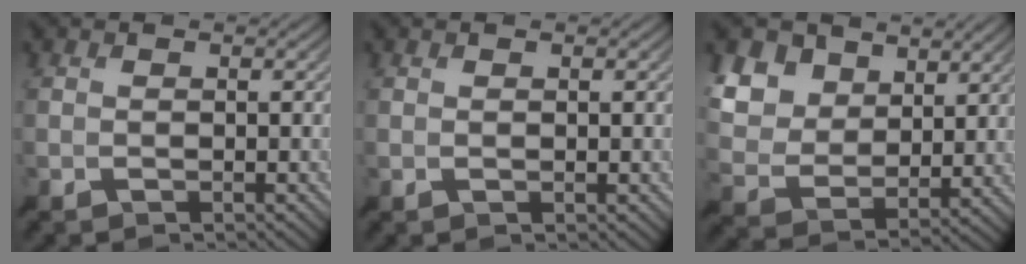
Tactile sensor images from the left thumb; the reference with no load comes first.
{"total": 1.1, "force": [0.2, -1.1, -0.3], "torque": [0.022, 0.010, -0.002]}
{"total": 8.6, "force": [5.5, 3.9, 5.4], "torque": [-0.146, 0.048, 0.117]}